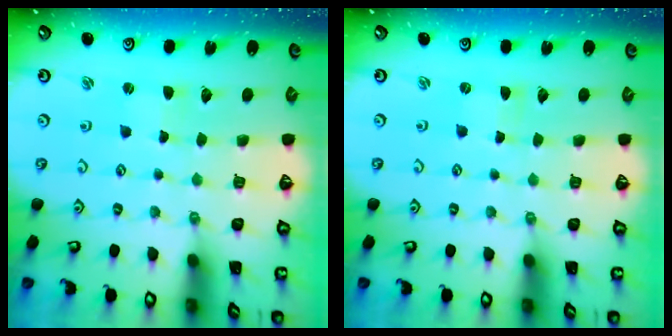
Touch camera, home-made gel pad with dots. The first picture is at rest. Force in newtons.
{"total": 0.0}